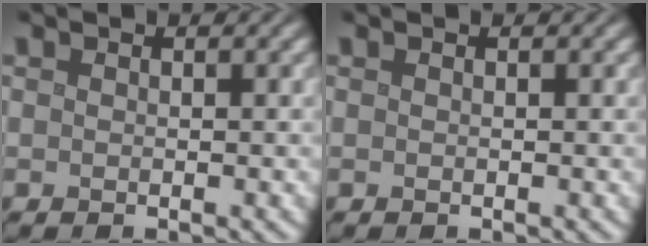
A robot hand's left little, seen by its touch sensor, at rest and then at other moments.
{"total": 0.0}